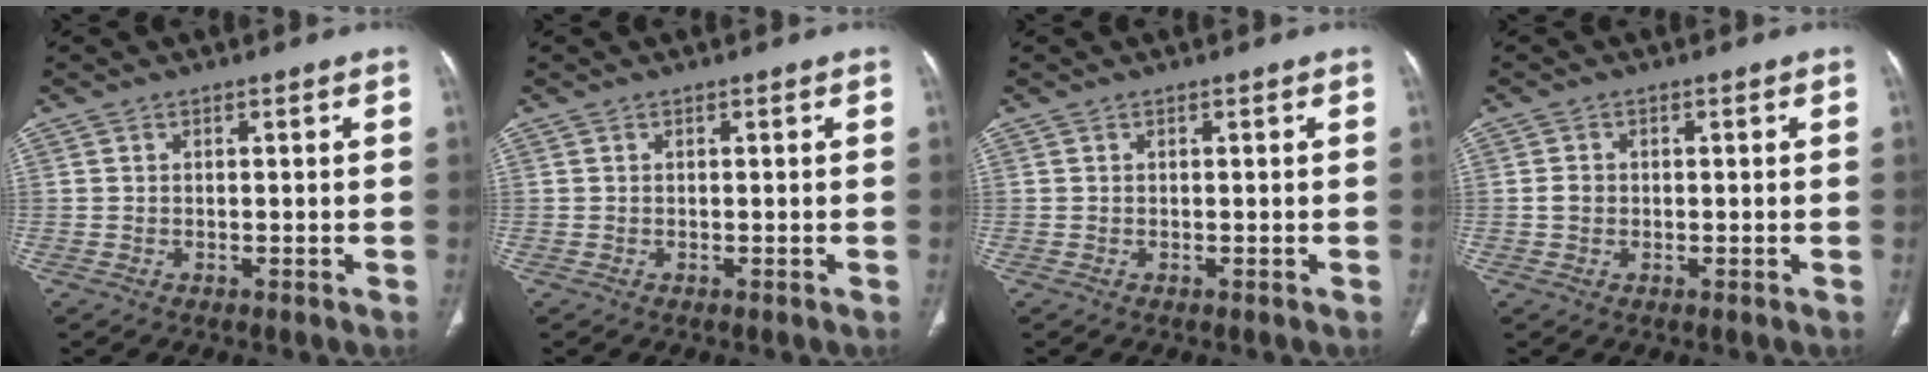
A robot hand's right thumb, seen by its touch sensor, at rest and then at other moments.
{"total": 0.0}
{"total": 0.0}
{"total": 1.7, "force": [-0.1, 1.5, 0.9], "torque": [-0.015, 0.005, -0.002]}